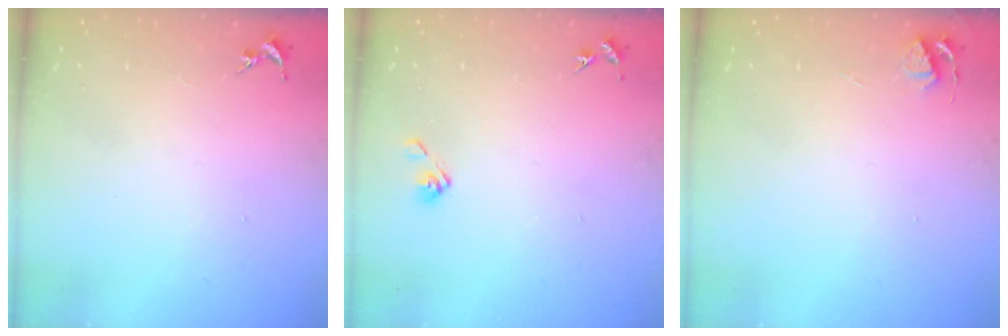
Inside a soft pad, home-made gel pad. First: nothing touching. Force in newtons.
{"total": 4.7, "press": 4.2, "slide": 2.2}
{"total": 3.9, "press": 3.8, "slide": 0.5}